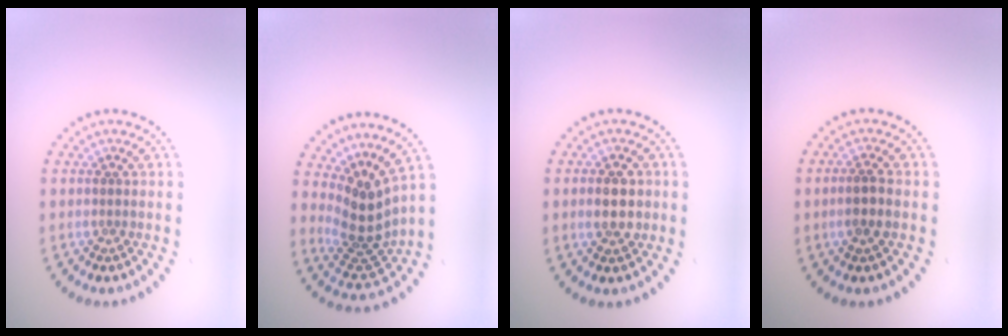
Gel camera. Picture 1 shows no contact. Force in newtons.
{"total": 4.1, "press": 2.9, "slide": 2.9}
{"total": 3.0, "press": 3.0, "slide": 0.1}
{"total": 2.0, "press": 1.8, "slide": 0.8}